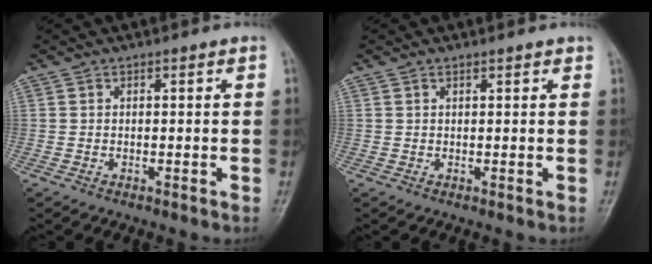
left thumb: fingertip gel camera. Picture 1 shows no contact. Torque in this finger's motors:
{"motor_torque": [-0.13, -0.01, -0.01, 0.10, -0.03]}